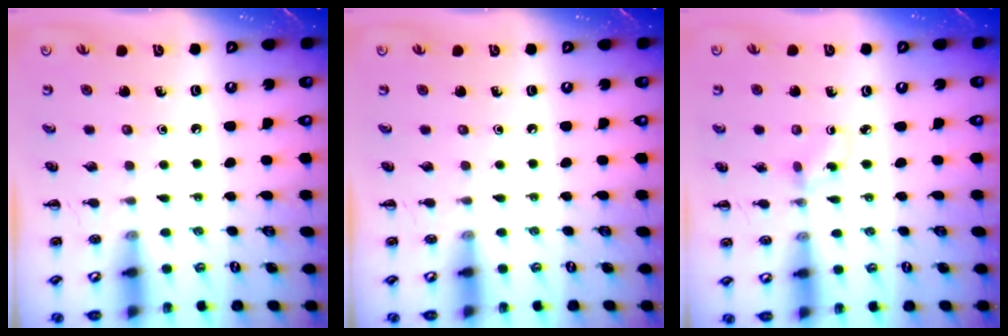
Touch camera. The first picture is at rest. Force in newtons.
{"total": 0.0}
{"total": 1.7, "press": 1.5, "slide": 0.9}